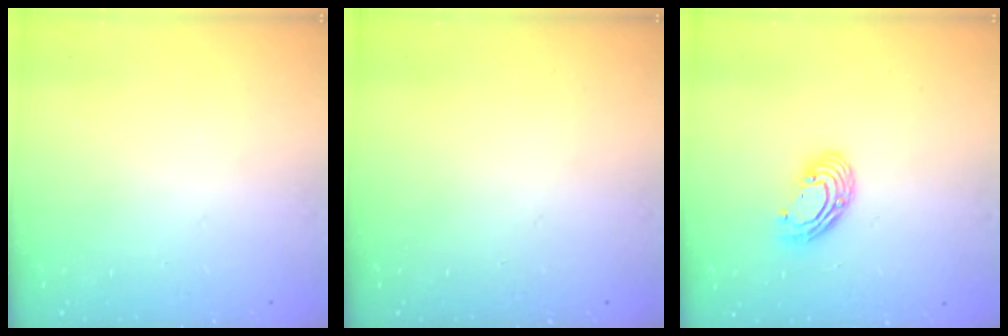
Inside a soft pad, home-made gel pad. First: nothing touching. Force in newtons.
{"total": 0.0}
{"total": 8.9, "press": 8.7, "slide": 1.8}